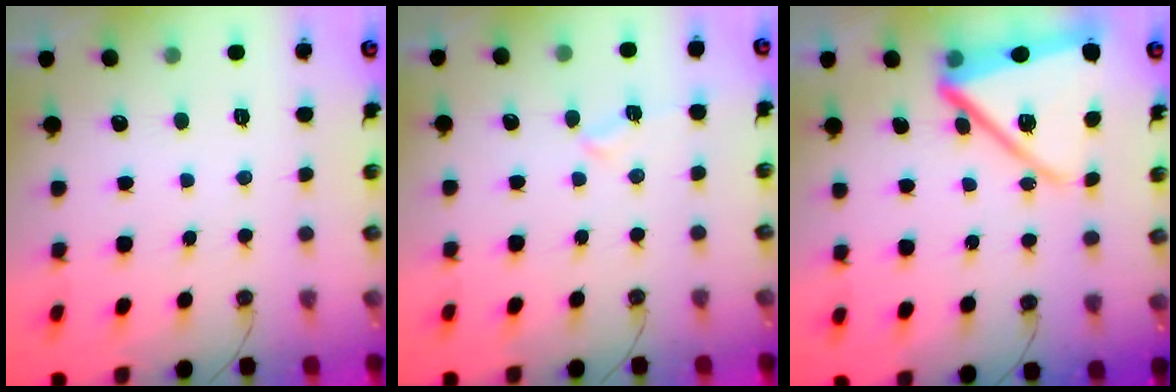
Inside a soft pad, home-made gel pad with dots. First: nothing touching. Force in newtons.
{"total": 5.2, "press": 4.7, "slide": 2.3}
{"total": 16.9, "press": 16.9, "slide": 1.5}